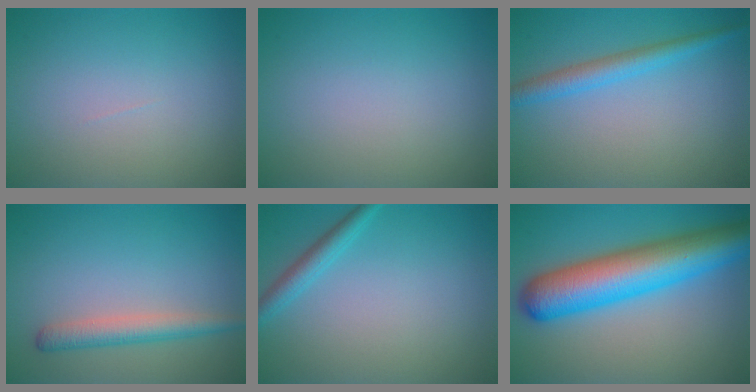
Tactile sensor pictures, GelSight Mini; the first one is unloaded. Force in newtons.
{"total": 0.0}
{"total": 2.8, "press": 2.8, "slide": 0.2}
{"total": 2.8, "press": 2.8, "slide": 0.1}
{"total": 2.0, "press": 2.0, "slide": 0.1}
{"total": 10.6, "press": 10.6, "slide": 0.3}